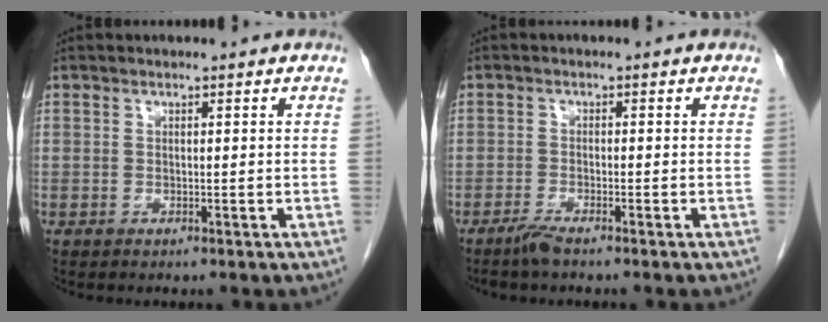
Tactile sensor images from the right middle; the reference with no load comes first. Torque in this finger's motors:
{"motor_torque": [-0.09, 0.17, 0.03, 0.00]}